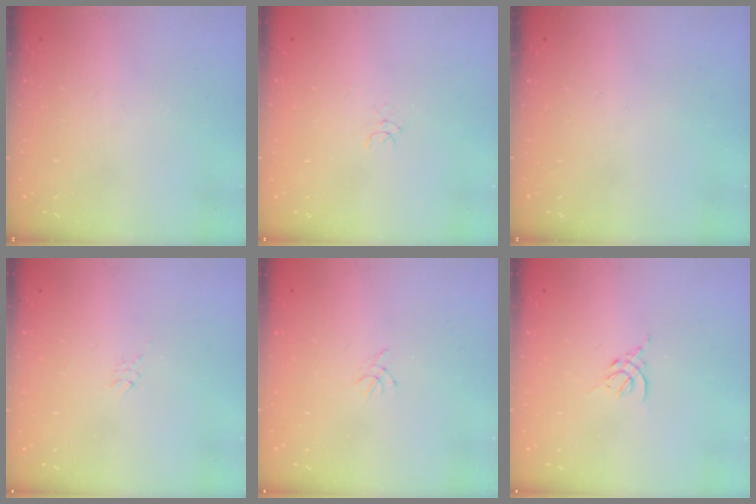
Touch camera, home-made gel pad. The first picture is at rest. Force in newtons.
{"total": 3.5, "press": 3.5, "slide": 0.2}
{"total": 0.0}
{"total": 3.8, "press": 3.7, "slide": 0.6}
{"total": 0.5, "press": 0.4, "slide": 0.3}
{"total": 2.3, "press": 2.2, "slide": 0.5}